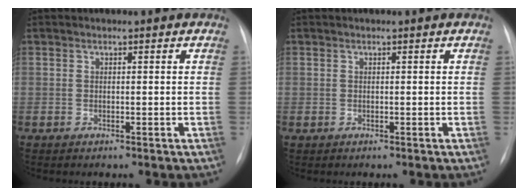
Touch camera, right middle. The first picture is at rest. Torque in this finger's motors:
{"motor_torque": [-0.04, -0.03, 0.00, 0.00]}